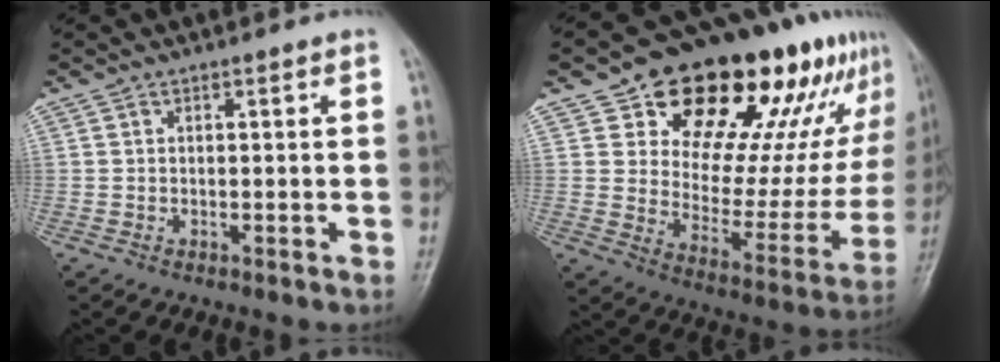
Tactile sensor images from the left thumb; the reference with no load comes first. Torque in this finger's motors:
{"motor_torque": [0.31, 0.36, 1.07, -1.70, 0.08]}